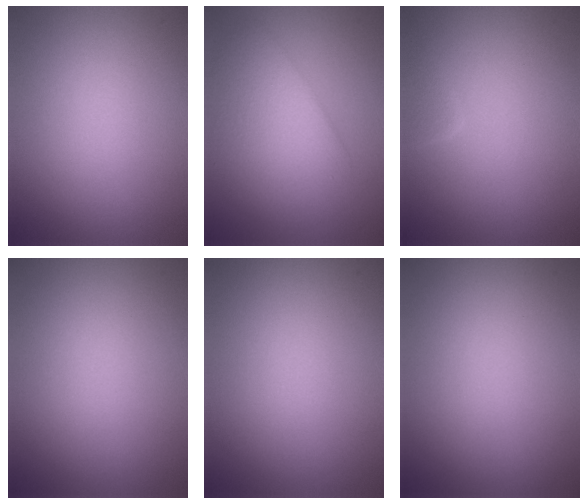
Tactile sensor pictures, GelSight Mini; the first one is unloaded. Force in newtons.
{"total": 4.6, "press": 4.6, "slide": 0.1}
{"total": 1.3, "press": 1.3, "slide": 0.1}
{"total": 0.0}
{"total": 0.0}
{"total": 0.0}